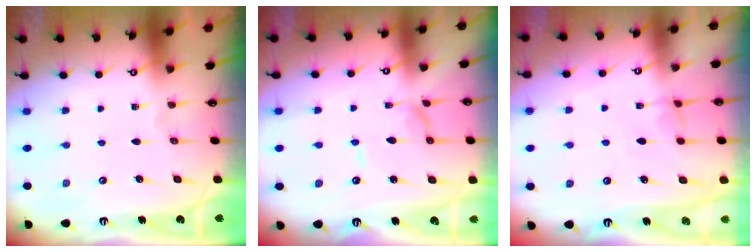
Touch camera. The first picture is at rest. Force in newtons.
{"total": 0.0}
{"total": 2.8, "press": 2.7, "slide": 0.4}